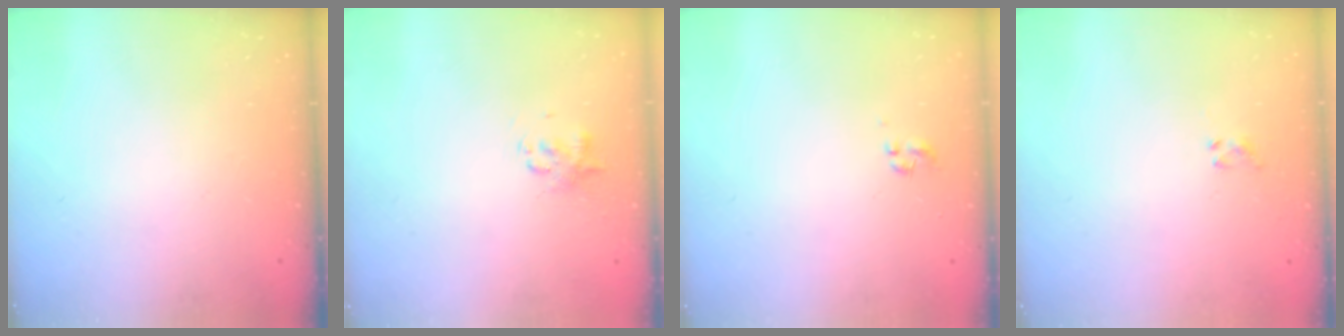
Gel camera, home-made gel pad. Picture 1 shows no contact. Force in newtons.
{"total": 1.4, "press": 1.3, "slide": 0.5}
{"total": 0.0}
{"total": 3.1, "press": 2.9, "slide": 1.2}